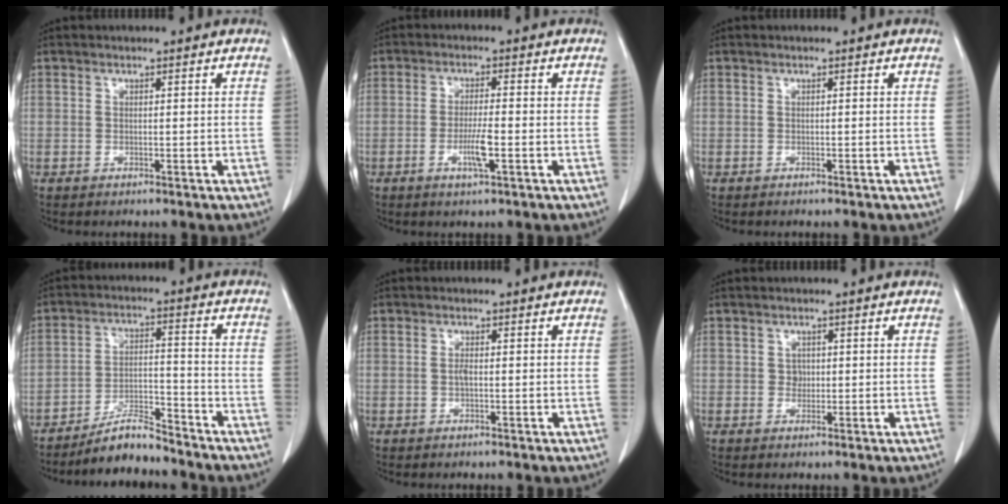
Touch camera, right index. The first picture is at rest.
{"total": 4.3, "force": [-1.5, 0.2, 4.1], "torque": [-0.078, -0.006, -0.027]}
{"total": 0.0}
{"total": 7.3, "force": [-6.7, 1.2, 2.7], "torque": [-0.048, 0.002, -0.119]}
{"total": 0.9, "force": [-0.1, 0.2, 0.9], "torque": [-0.021, 0.000, -0.003]}
{"total": 1.3, "force": [0.1, 1.1, 0.6], "torque": [-0.008, 0.002, 0.002]}